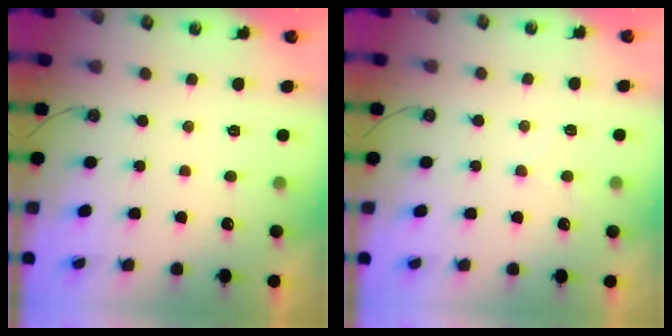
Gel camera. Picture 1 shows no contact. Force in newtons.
{"total": 6.1, "press": 6.1, "slide": 0.7}